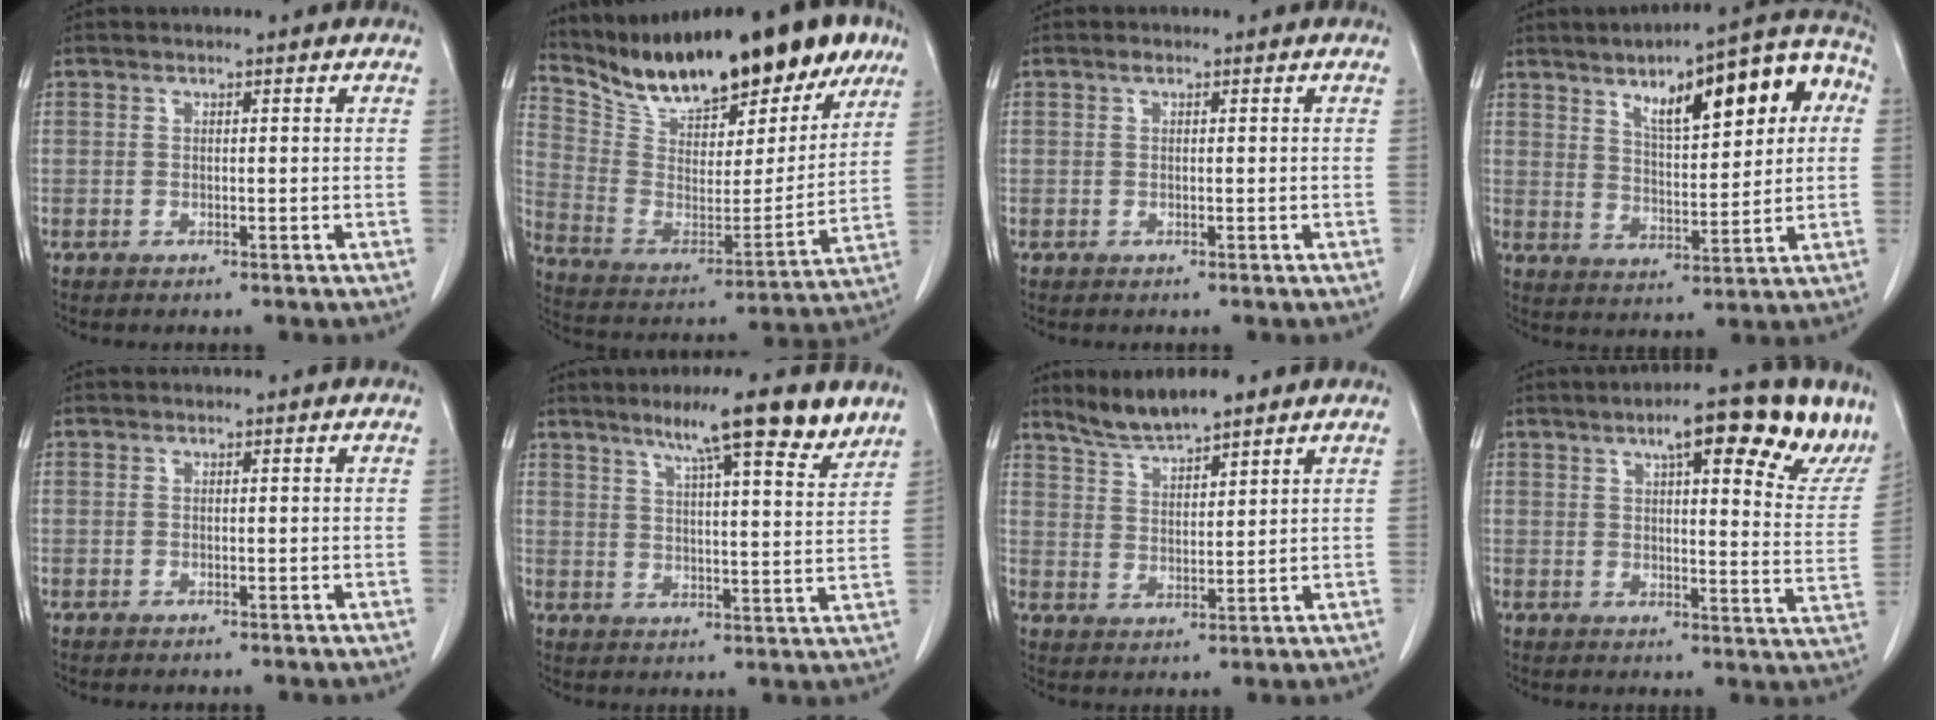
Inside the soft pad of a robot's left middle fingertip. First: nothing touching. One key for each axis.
{"total": 25.1, "fx": 19.7, "fy": 7.3, "fz": 13.7, "tx": -0.216, "ty": -0.007, "tz": 0.305}
{"total": 0.5, "fx": 0.3, "fy": 0.3, "fz": 0.3, "tx": -0.005, "ty": 0.004, "tz": 0.004}
{"total": 16.3, "fx": 6.0, "fy": 5.0, "fz": 14.3, "tx": -0.189, "ty": 0.036, "tz": 0.086}
{"total": 0.0}
{"total": 12.7, "fx": 9.4, "fy": 0.9, "fz": 8.4, "tx": -0.122, "ty": 0.003, "tz": 0.131}
{"total": 7.0, "fx": 6.0, "fy": 0.9, "fz": 3.4, "tx": -0.071, "ty": 0.006, "tz": 0.117}
{"total": 17.8, "fx": 12.4, "fy": 3.4, "fz": 12.3, "tx": -0.155, "ty": -0.003, "tz": 0.144}